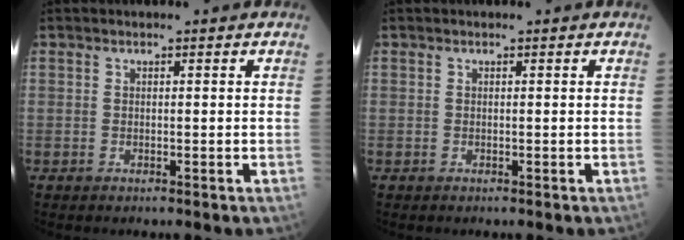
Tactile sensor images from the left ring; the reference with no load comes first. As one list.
[{"total": 0.0}]